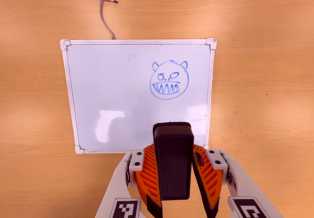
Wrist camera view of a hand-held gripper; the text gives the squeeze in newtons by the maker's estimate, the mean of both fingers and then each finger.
{"total": 8.2, "left": 7.4, "right": 9.0}